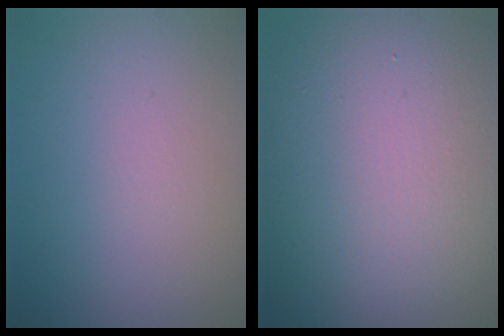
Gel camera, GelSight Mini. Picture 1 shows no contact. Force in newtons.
{"total": 17.0, "press": 17.0, "slide": 1.0}